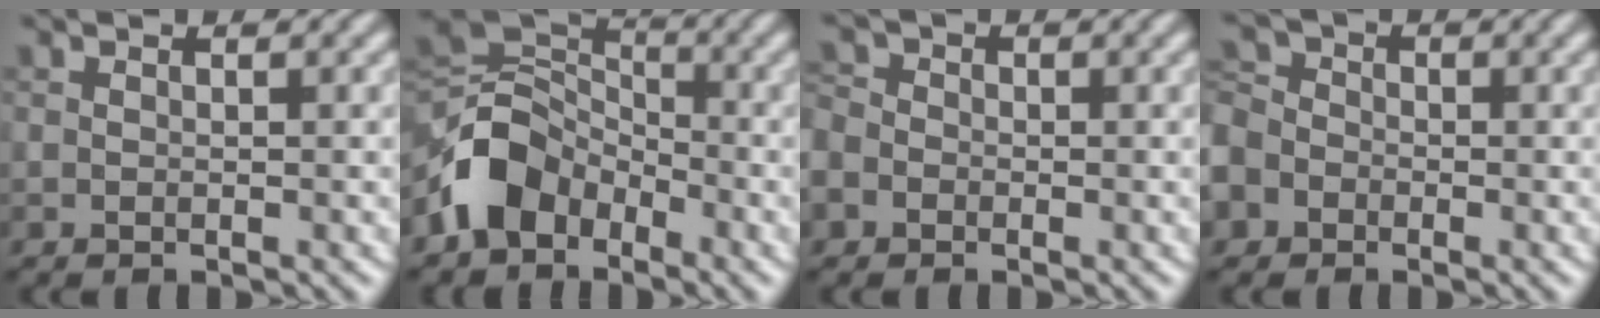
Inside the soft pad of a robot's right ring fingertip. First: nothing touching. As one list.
[{"total": 6.4, "force": [-3.2, 4.6, 3.1], "torque": [-0.057, 0.005, -0.076]}, {"total": 3.6, "force": [-1.4, 3.1, 1.3], "torque": [-0.017, 0.005, -0.043]}, {"total": 7.4, "force": [-3.8, 5.8, 2.7], "torque": [-0.063, -0.007, -0.078]}]